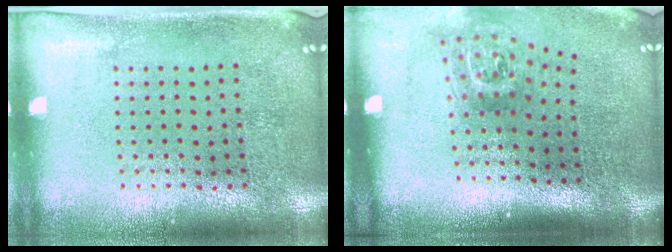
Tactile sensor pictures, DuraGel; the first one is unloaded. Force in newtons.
{"total": 1.8, "press": 1.2, "slide": 1.4}